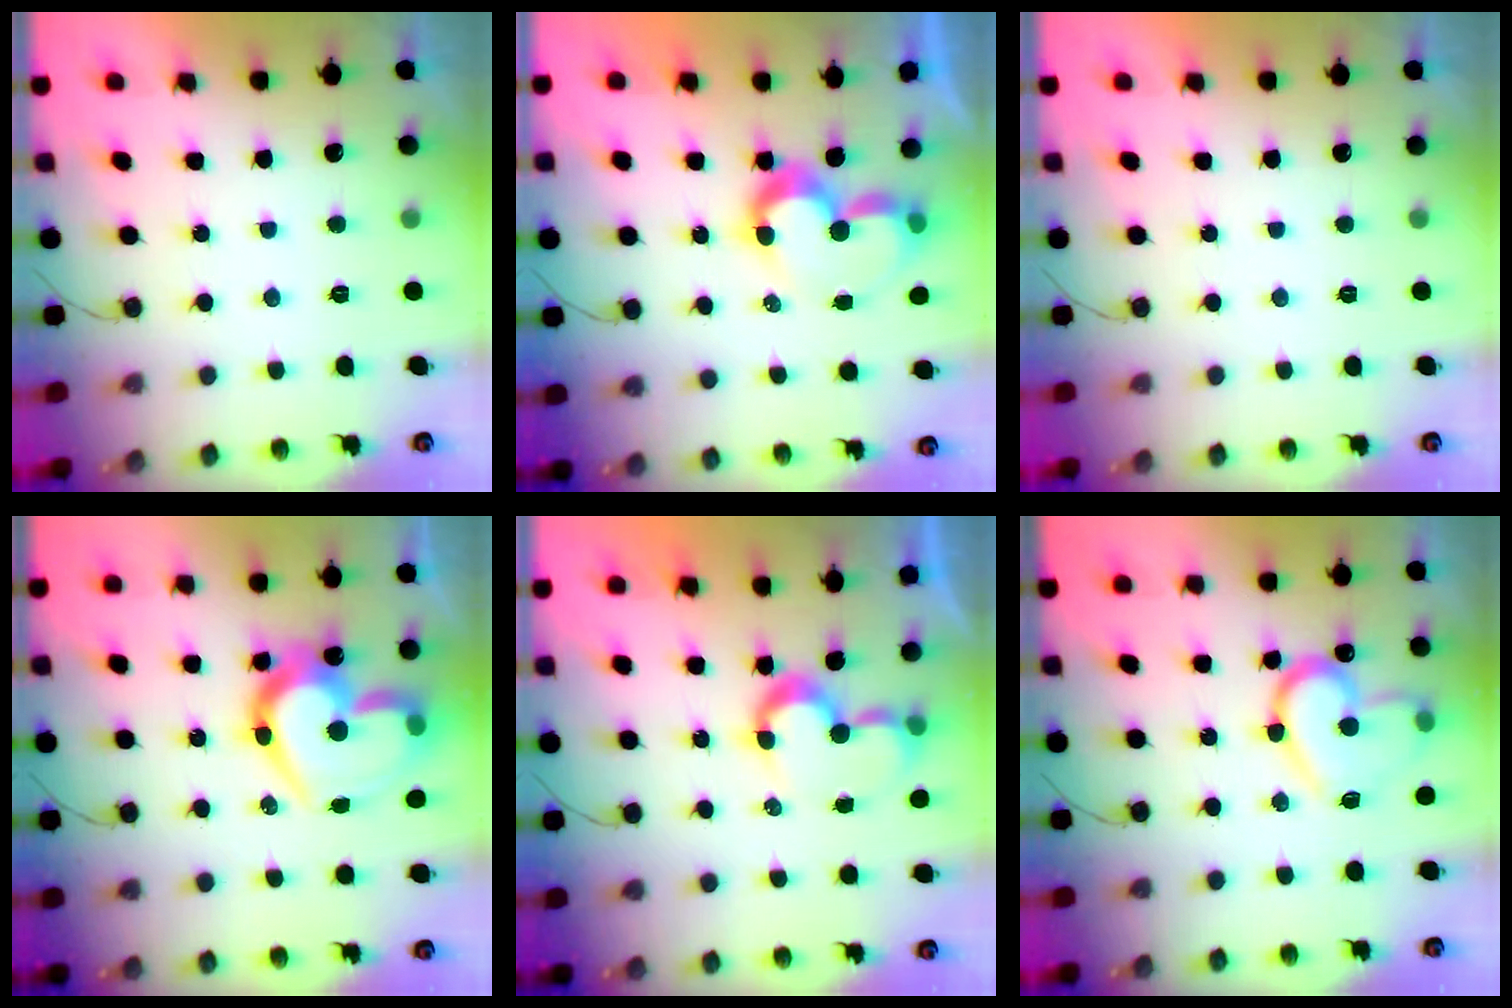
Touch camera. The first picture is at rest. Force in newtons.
{"total": 8.9, "press": 8.9, "slide": 0.7}
{"total": 1.9, "press": 1.9, "slide": 0.0}
{"total": 22.3, "press": 22.2, "slide": 1.7}
{"total": 7.8, "press": 7.8, "slide": 0.6}
{"total": 16.8, "press": 16.8, "slide": 1.3}